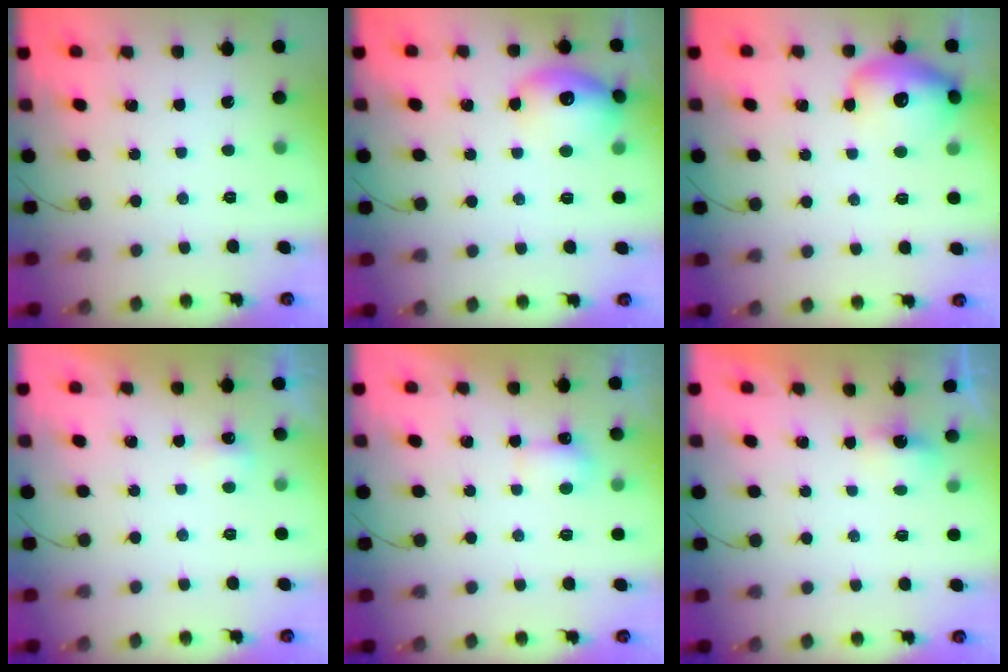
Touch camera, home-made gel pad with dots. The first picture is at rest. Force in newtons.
{"total": 15.0, "press": 14.9, "slide": 1.2}
{"total": 14.3, "press": 14.1, "slide": 2.1}
{"total": 3.0, "press": 2.9, "slide": 0.8}
{"total": 3.2, "press": 3.0, "slide": 1.1}
{"total": 2.7, "press": 2.7, "slide": 0.7}